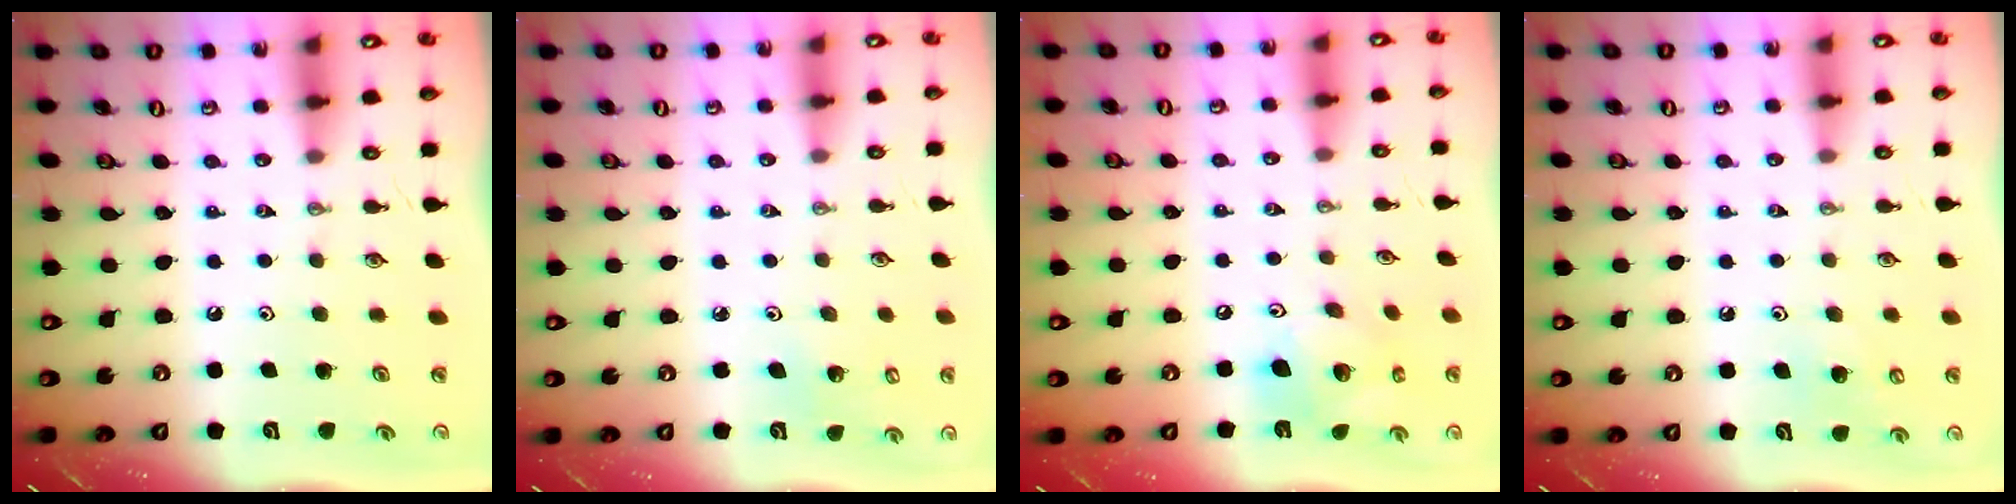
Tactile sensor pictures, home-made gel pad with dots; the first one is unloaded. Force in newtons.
{"total": 2.9, "press": 2.8, "slide": 1.0}
{"total": 13.6, "press": 13.5, "slide": 1.4}
{"total": 7.0, "press": 7.0, "slide": 1.0}